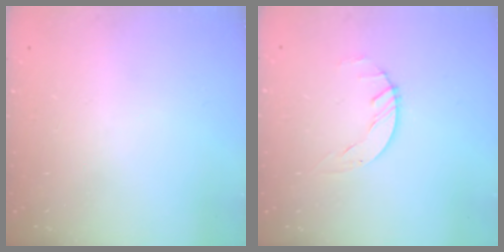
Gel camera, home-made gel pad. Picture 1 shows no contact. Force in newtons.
{"total": 1.5, "press": 1.5, "slide": 0.2}